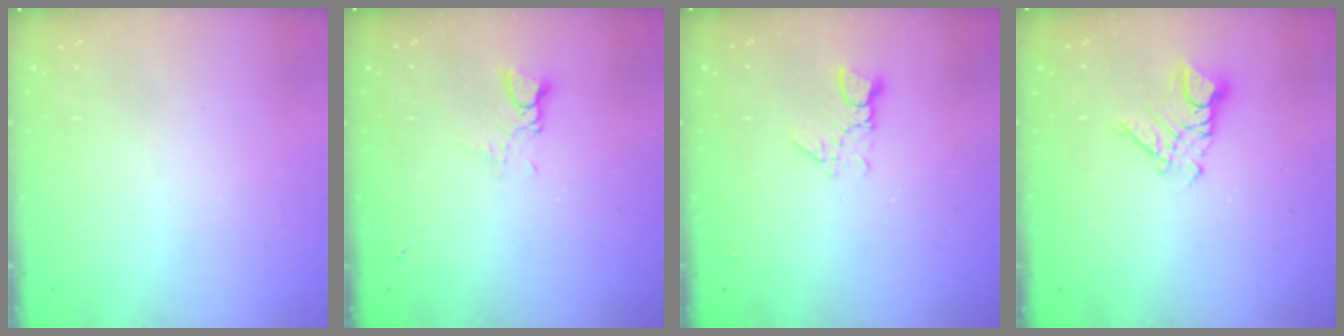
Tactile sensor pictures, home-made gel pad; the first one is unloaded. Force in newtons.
{"total": 3.2, "press": 3.2, "slide": 0.2}
{"total": 2.6, "press": 2.6, "slide": 0.3}
{"total": 9.1, "press": 9.0, "slide": 0.8}